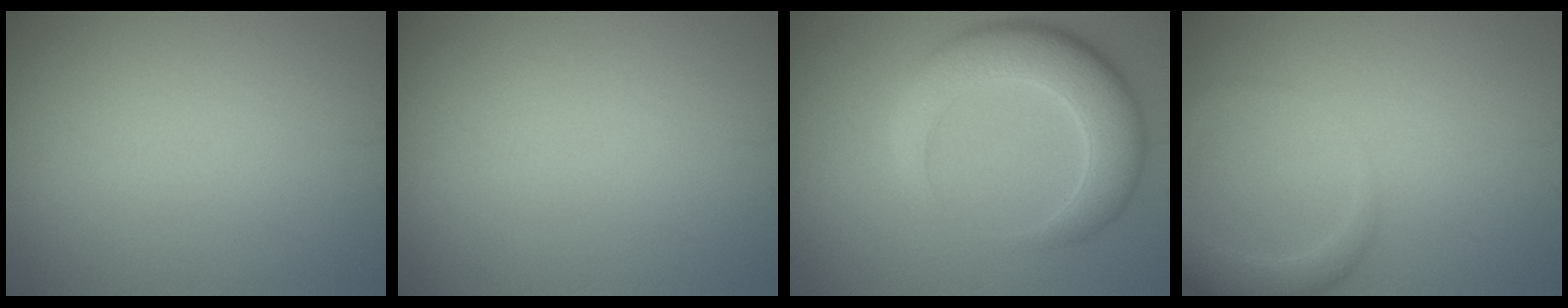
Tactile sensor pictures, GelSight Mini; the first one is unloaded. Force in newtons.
{"total": 0.0}
{"total": 6.8, "press": 6.7, "slide": 0.6}
{"total": 3.6, "press": 3.6, "slide": 0.4}